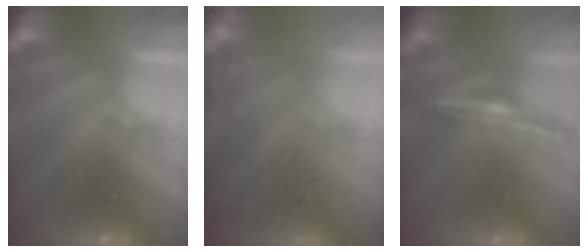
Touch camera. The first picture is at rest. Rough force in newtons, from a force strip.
{"total": 7.7}
{"total": 1.6}